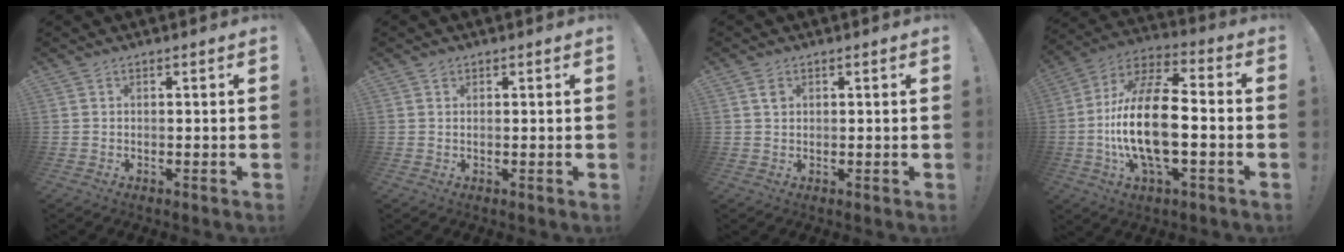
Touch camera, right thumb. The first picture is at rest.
{"total": 0.6, "force": [0.5, 0.2, 0.2], "torque": [-0.001, -0.001, 0.008]}
{"total": 1.6, "force": [0.8, 1.2, 0.8], "torque": [0.003, -0.007, 0.010]}
{"total": 20.4, "force": [-3.0, 8.4, 18.4], "torque": [-0.371, 0.005, -0.054]}